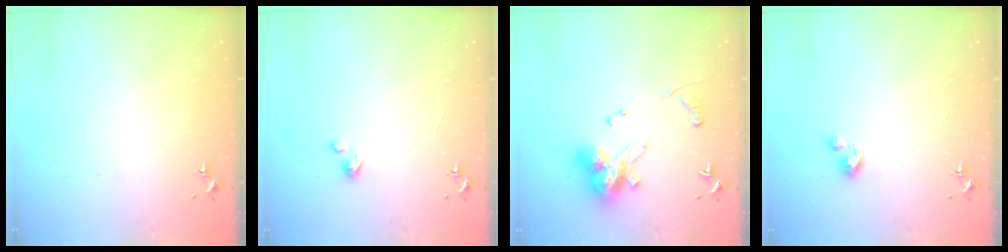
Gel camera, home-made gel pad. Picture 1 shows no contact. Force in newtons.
{"total": 2.1, "press": 2.1, "slide": 0.1}
{"total": 15.9, "press": 15.8, "slide": 1.8}
{"total": 2.5, "press": 2.5, "slide": 0.3}